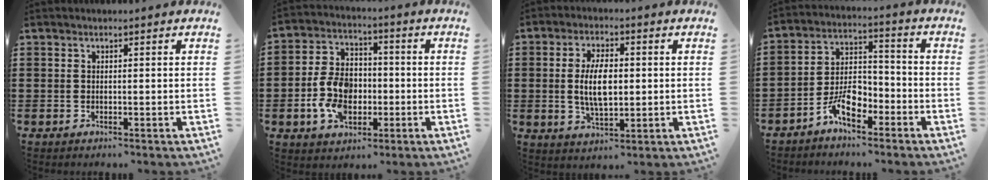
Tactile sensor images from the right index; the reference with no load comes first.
{"total": 9.4, "force": [-2.2, 6.4, 6.5], "torque": [-0.159, 0.007, -0.044]}
{"total": 7.1, "force": [0.1, 3.1, 6.4], "torque": [-0.127, -0.001, -0.005]}
{"total": 7.1, "force": [-4.5, 3.6, 4.1], "torque": [-0.085, 0.017, -0.084]}